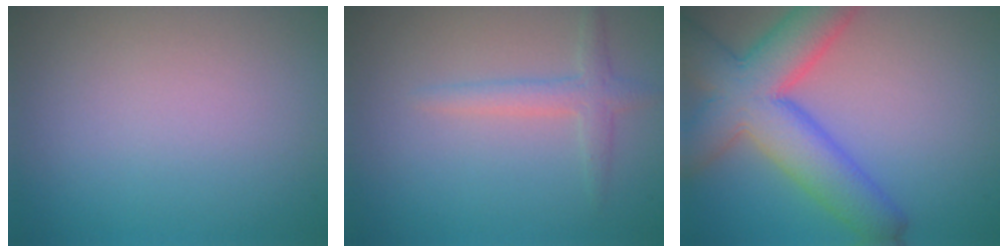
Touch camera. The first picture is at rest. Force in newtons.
{"total": 1.9, "press": 1.9, "slide": 0.0}
{"total": 9.2, "press": 9.2, "slide": 0.5}